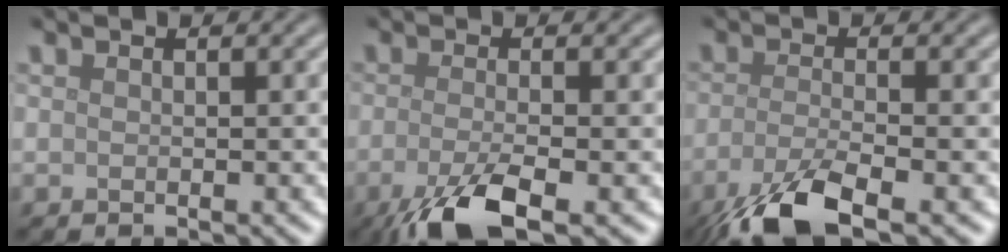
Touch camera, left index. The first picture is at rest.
{"total": 5.7, "force": [-2.9, 1.5, 4.7], "torque": [-0.085, -0.007, -0.063]}
{"total": 6.8, "force": [-4.0, 2.0, 5.1], "torque": [-0.097, -0.012, -0.085]}